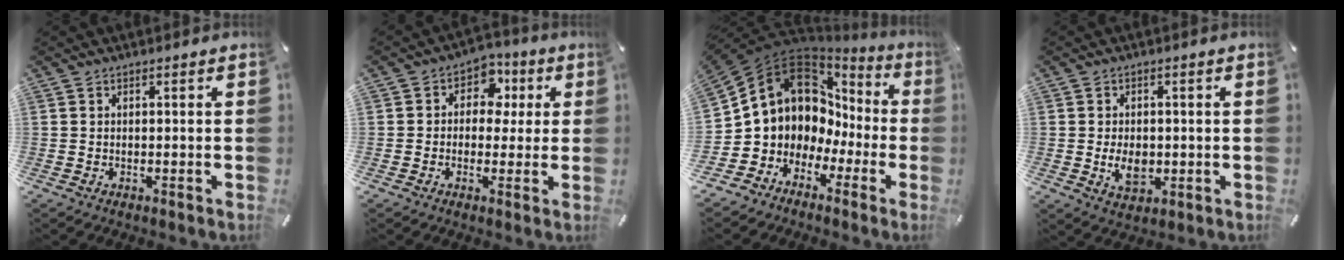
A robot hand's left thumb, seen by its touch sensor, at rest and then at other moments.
{"total": 7.0, "force": [0.2, 6.1, 3.4], "torque": [-0.044, 0.012, -0.002]}
{"total": 9.9, "force": [4.1, 8.7, 2.1], "torque": [-0.056, -0.057, 0.089]}
{"total": 5.9, "force": [-0.8, 4.2, 4.1], "torque": [-0.076, -0.007, -0.016]}